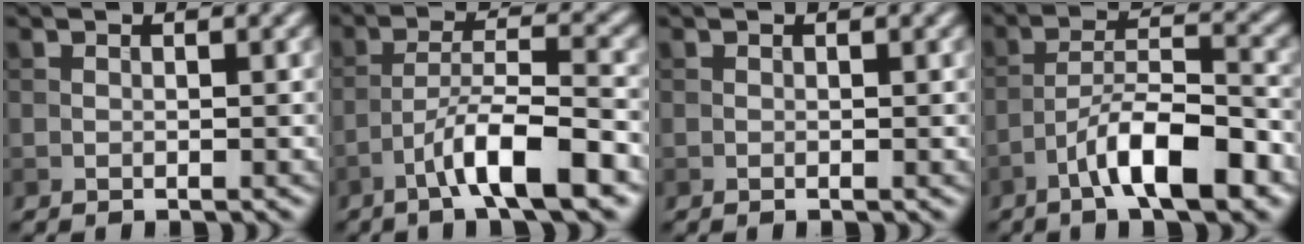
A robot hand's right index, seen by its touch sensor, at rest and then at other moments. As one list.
[{"total": 7.2, "force": [-4.1, 1.2, 5.8], "torque": [-0.098, 0.014, -0.071]}, {"total": 0.0}, {"total": 7.8, "force": [-4.4, 2.0, 6.2], "torque": [-0.102, 0.014, -0.075]}]